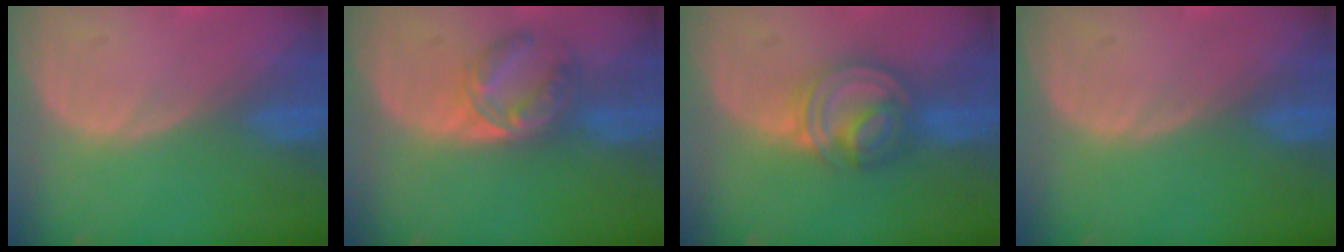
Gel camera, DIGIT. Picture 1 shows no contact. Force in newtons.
{"total": 6.2, "press": 5.7, "slide": 2.5}
{"total": 7.4, "press": 6.5, "slide": 3.5}
{"total": 0.0}